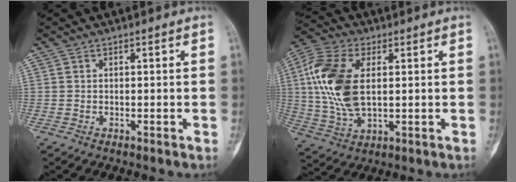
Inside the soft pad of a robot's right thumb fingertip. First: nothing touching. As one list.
[{"total": 15.6, "force": [2.4, 8.6, 12.8], "torque": [-0.273, 0.003, 0.046]}]